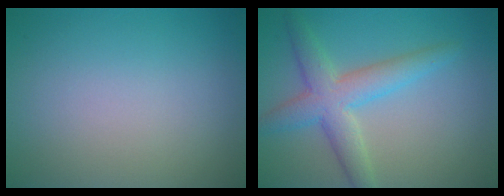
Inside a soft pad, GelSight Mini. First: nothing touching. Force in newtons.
{"total": 4.7, "press": 4.7, "slide": 0.1}